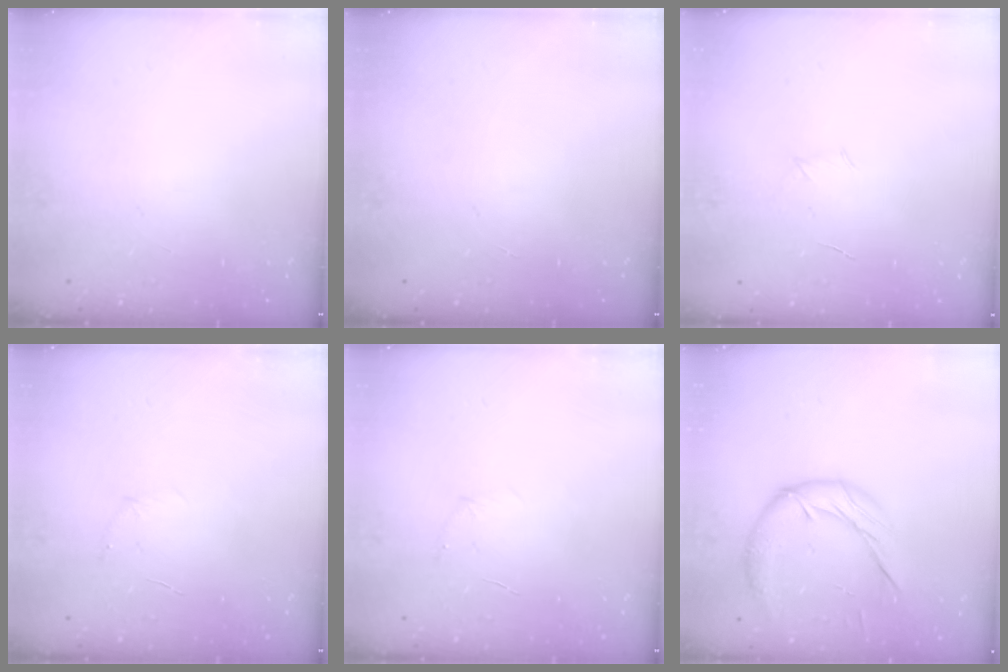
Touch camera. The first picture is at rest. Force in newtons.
{"total": 0.0}
{"total": 3.0, "press": 2.9, "slide": 0.8}
{"total": 3.7, "press": 3.6, "slide": 1.0}
{"total": 3.7, "press": 3.6, "slide": 1.0}
{"total": 13.1, "press": 13.0, "slide": 1.0}